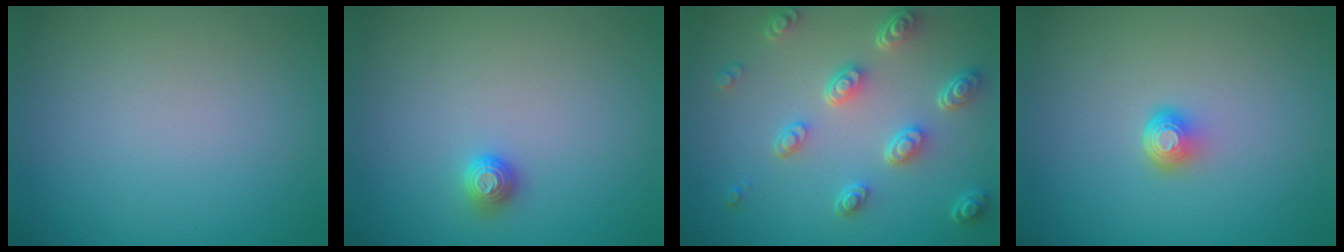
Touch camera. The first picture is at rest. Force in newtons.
{"total": 1.1, "press": 1.1, "slide": 0.4}
{"total": 5.3, "press": 4.0, "slide": 3.5}
{"total": 1.9, "press": 1.3, "slide": 1.4}